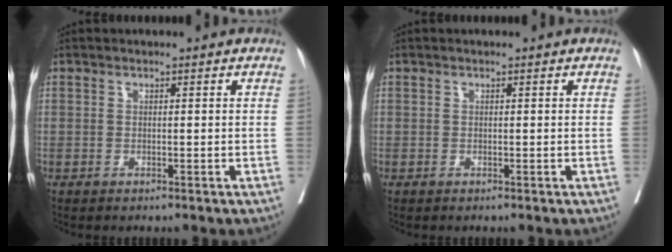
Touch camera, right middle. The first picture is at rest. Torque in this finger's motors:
{"motor_torque": [0.00, 0.00, 0.00, -0.02]}